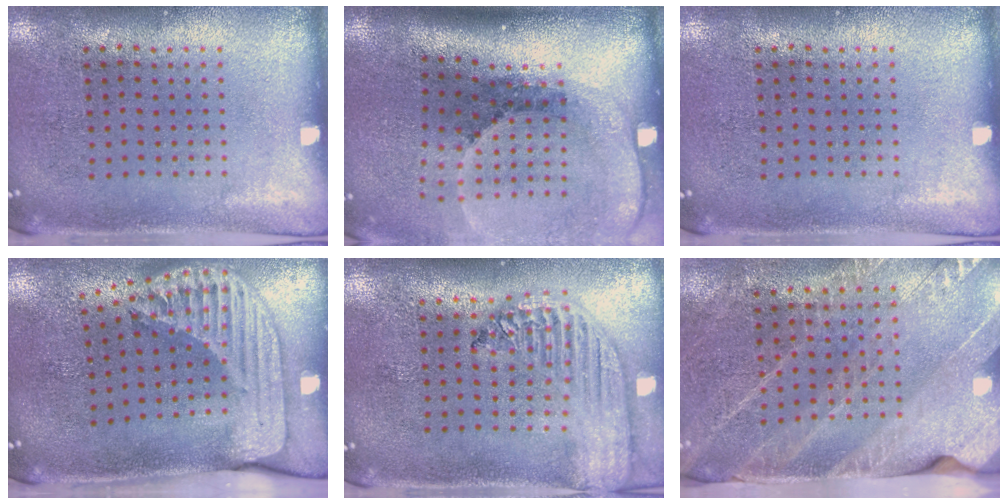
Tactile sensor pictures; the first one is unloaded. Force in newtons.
{"total": 2.7, "press": 1.9, "slide": 2.0}
{"total": 0.0}
{"total": 2.6, "press": 1.9, "slide": 1.8}
{"total": 2.2, "press": 1.9, "slide": 1.1}
{"total": 2.7, "press": 2.6, "slide": 0.7}